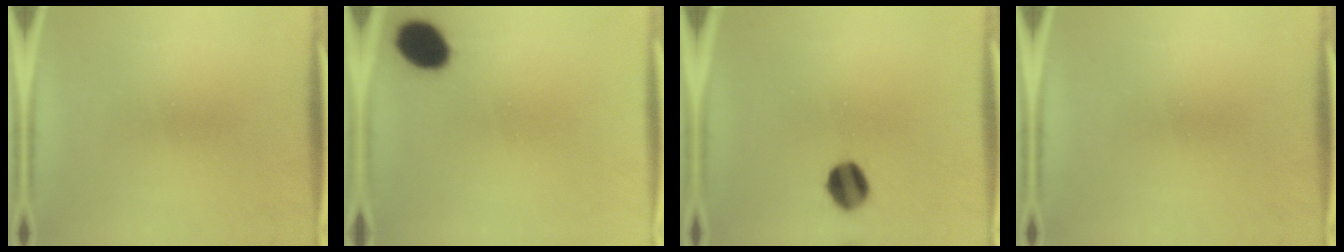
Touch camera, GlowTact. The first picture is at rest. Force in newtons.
{"total": 8.6}
{"total": 7.8}
{"total": 0.0}